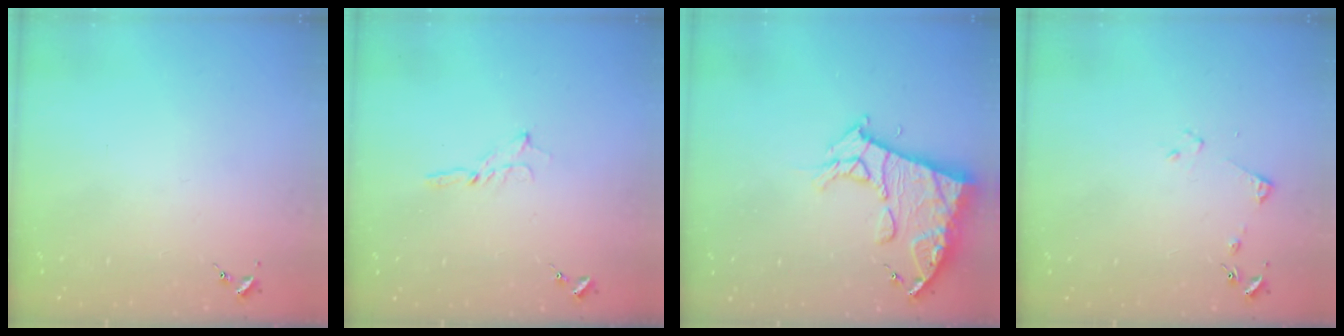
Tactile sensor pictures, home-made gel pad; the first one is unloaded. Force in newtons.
{"total": 2.5, "press": 2.5, "slide": 0.2}
{"total": 14.1, "press": 14.0, "slide": 1.5}
{"total": 4.5, "press": 4.5, "slide": 0.6}